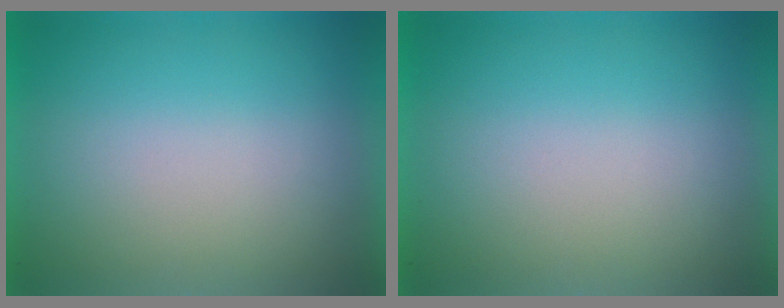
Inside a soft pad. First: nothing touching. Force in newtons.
{"total": 10.6}